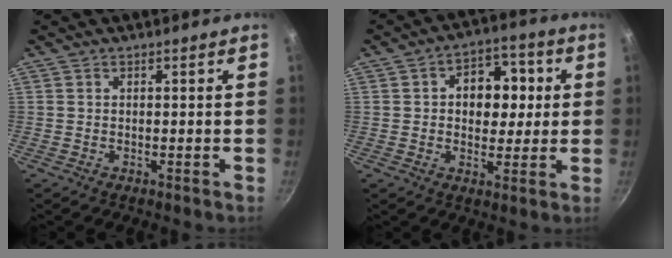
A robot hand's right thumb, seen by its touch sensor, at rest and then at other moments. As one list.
[{"total": 10.9, "force": [1.6, 7.9, 7.3], "torque": [-0.056, 0.009, 0.014]}]